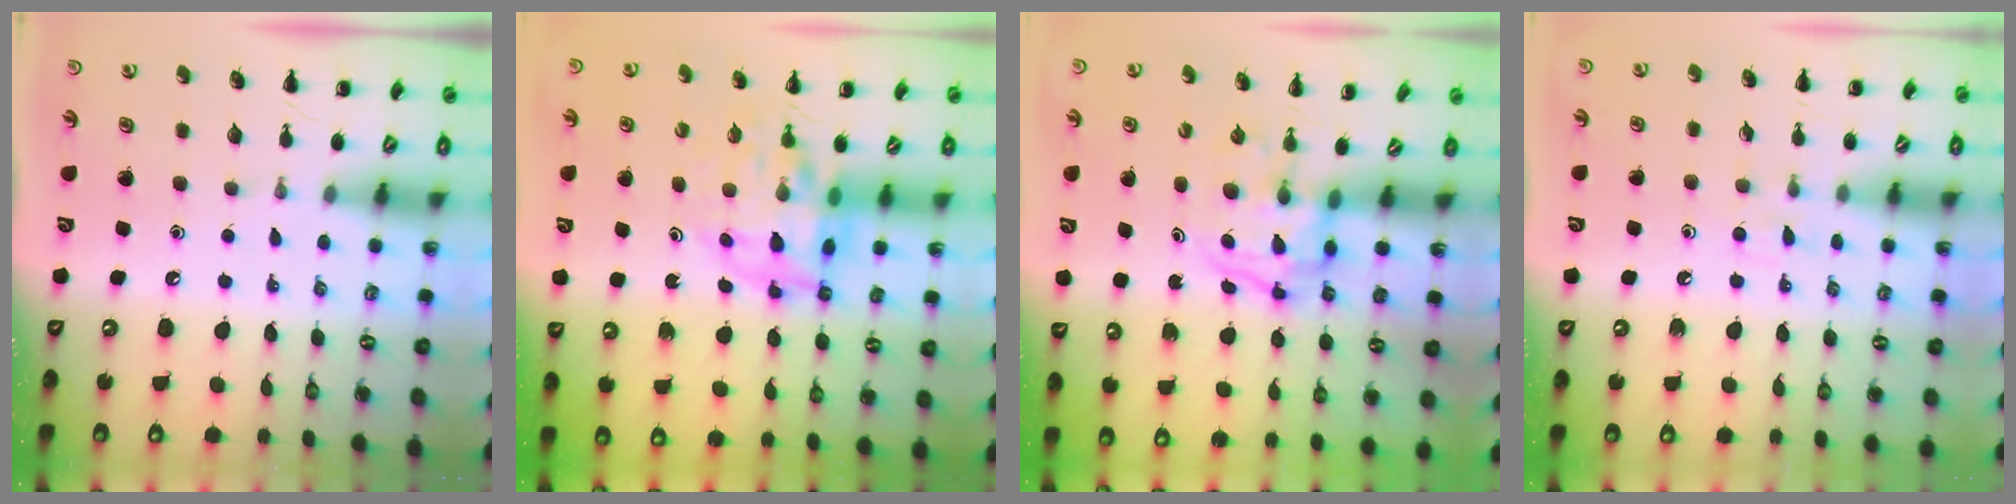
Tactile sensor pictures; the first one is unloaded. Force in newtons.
{"total": 11.4, "press": 10.8, "slide": 3.5}
{"total": 3.7, "press": 3.7, "slide": 0.6}
{"total": 5.9, "press": 5.6, "slide": 2.0}